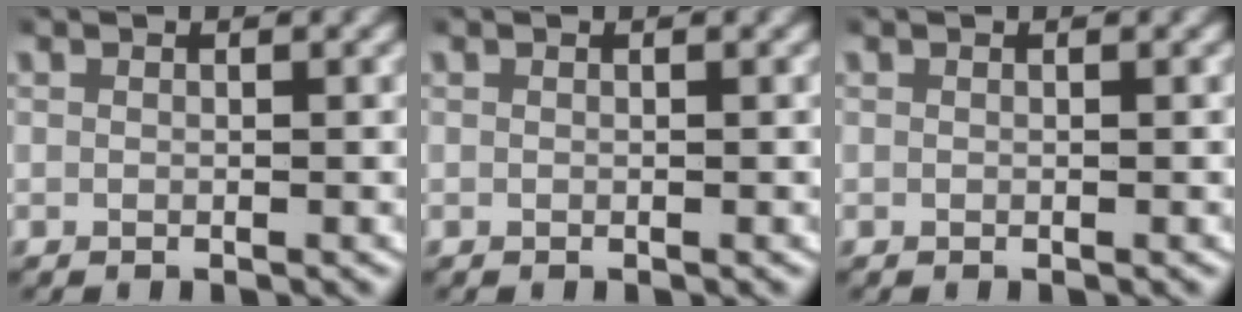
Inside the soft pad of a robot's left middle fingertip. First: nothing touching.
{"total": 0.0}
{"total": 0.0}